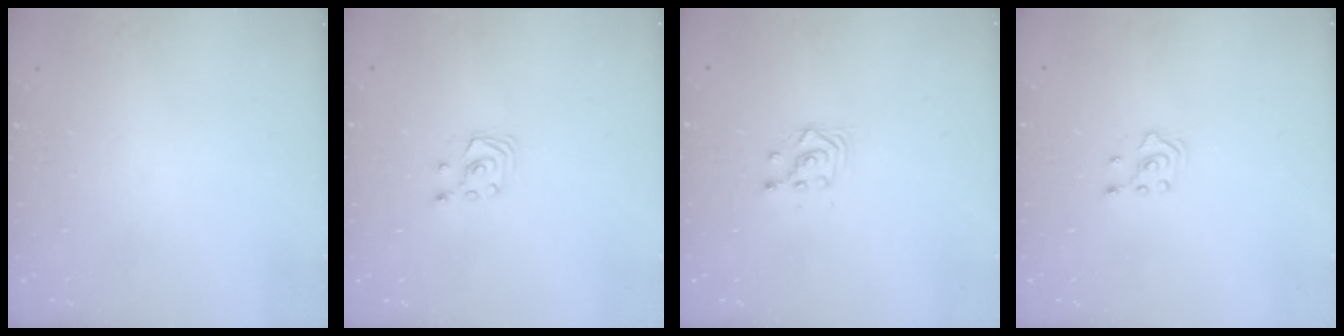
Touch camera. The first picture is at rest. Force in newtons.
{"total": 2.9, "press": 2.8, "slide": 0.3}
{"total": 2.8, "press": 2.8, "slide": 0.1}
{"total": 3.2, "press": 3.1, "slide": 1.0}